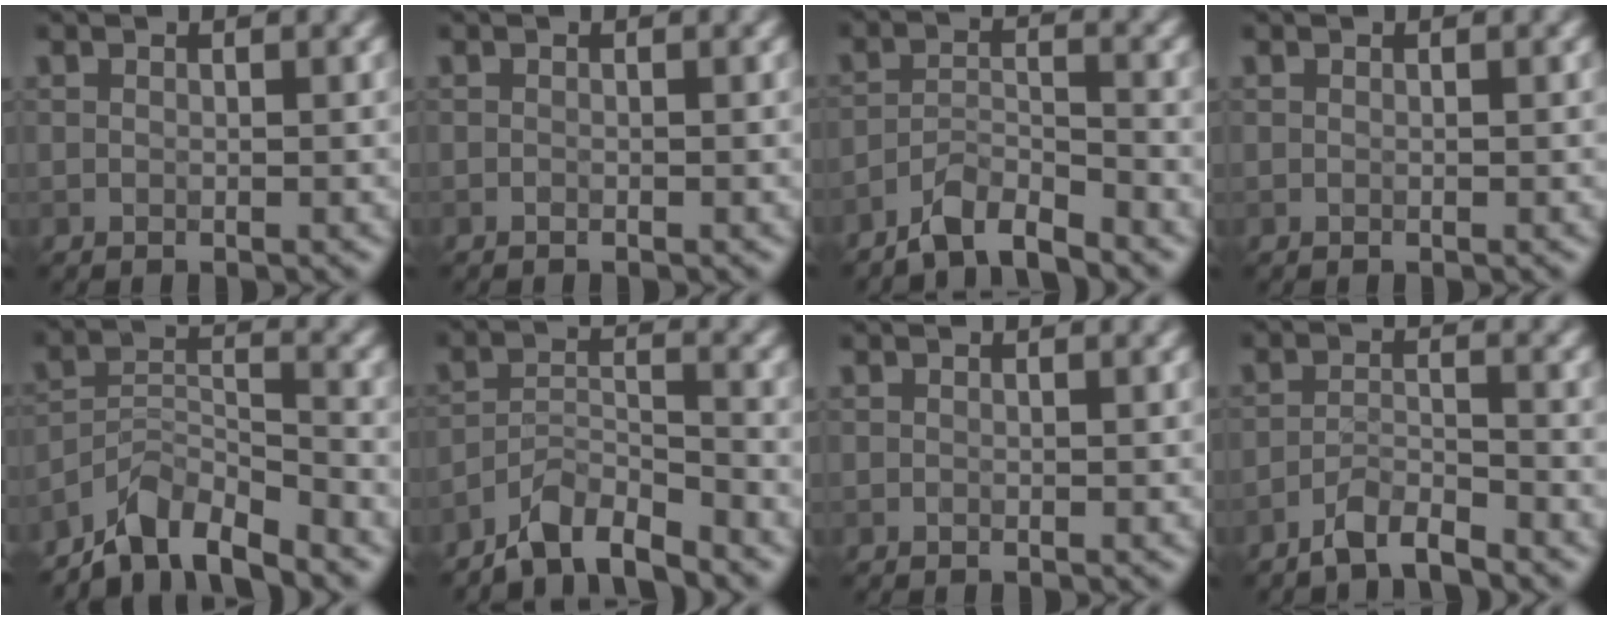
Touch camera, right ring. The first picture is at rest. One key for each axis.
{"total": 0.0}
{"total": 3.8, "fx": -3.3, "fy": 0.6, "fz": 1.6, "tx": -0.027, "ty": 0.003, "tz": -0.071}
{"total": 0.0}
{"total": 5.4, "fx": -4.8, "fy": 1.4, "fz": 2.1, "tx": -0.027, "ty": -0.002, "tz": -0.097}
{"total": 4.3, "fx": -3.9, "fy": 0.9, "fz": 1.8, "tx": -0.028, "ty": 0.002, "tz": -0.078}
{"total": 0.0}
{"total": 3.0, "fx": -2.6, "fy": 0.5, "fz": 1.4, "tx": -0.026, "ty": 0.003, "tz": -0.057}